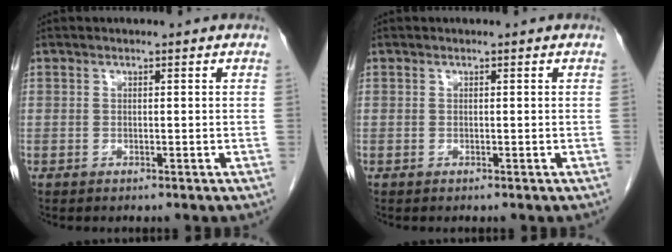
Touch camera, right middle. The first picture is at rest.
{"total": 0.0}